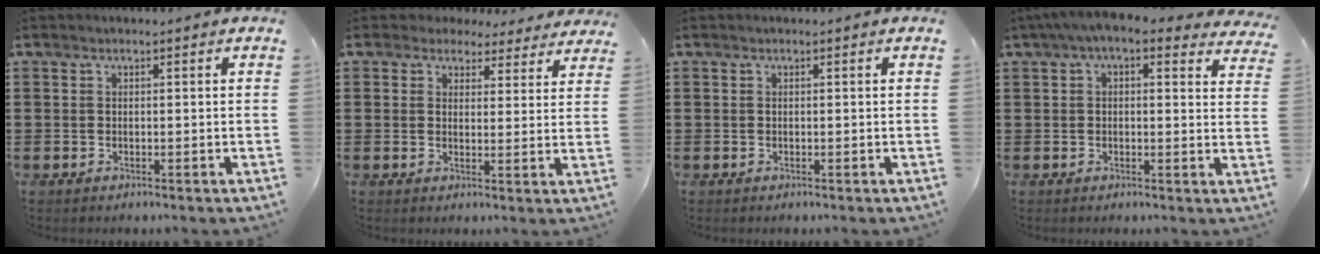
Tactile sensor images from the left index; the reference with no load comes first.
{"total": 3.5, "force": [3.1, 1.5, 0.6], "torque": [-0.026, -0.004, 0.057]}
{"total": 0.0}
{"total": 3.5, "force": [2.2, 1.3, 2.3], "torque": [-0.051, -0.002, 0.038]}